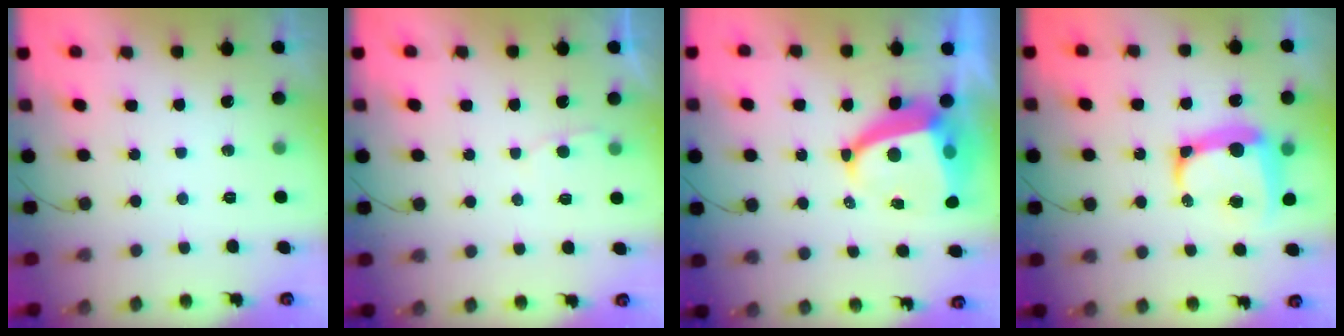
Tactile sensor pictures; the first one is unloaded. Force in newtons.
{"total": 2.3, "press": 2.3, "slide": 0.3}
{"total": 9.1, "press": 9.0, "slide": 1.1}
{"total": 14.7, "press": 14.5, "slide": 2.2}